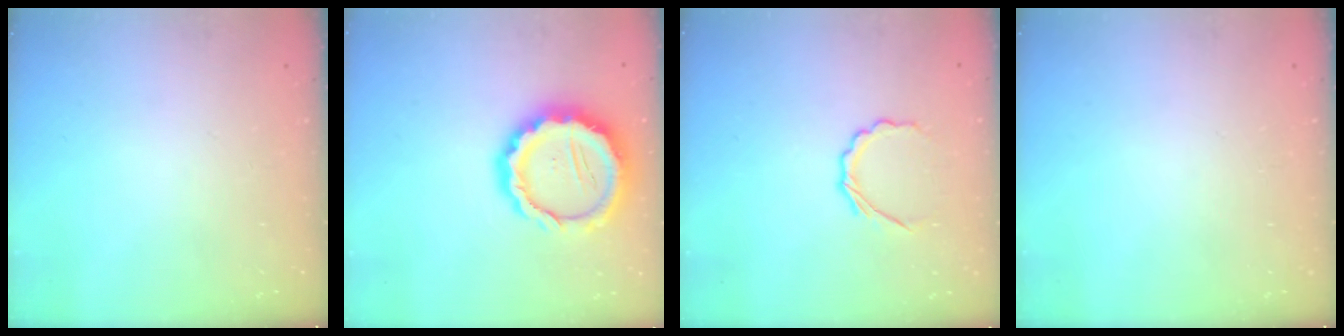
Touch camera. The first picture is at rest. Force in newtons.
{"total": 14.9, "press": 14.7, "slide": 2.8}
{"total": 5.1, "press": 4.9, "slide": 1.4}
{"total": 0.0}